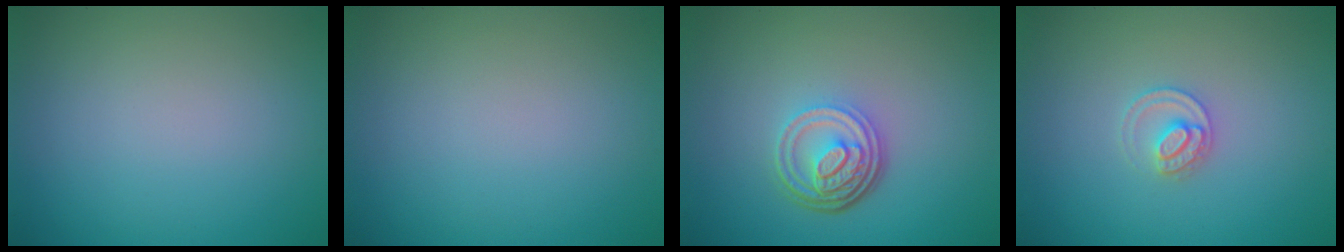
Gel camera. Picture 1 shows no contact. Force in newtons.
{"total": 0.0}
{"total": 4.9, "press": 3.5, "slide": 3.4}
{"total": 2.1, "press": 2.1, "slide": 0.2}